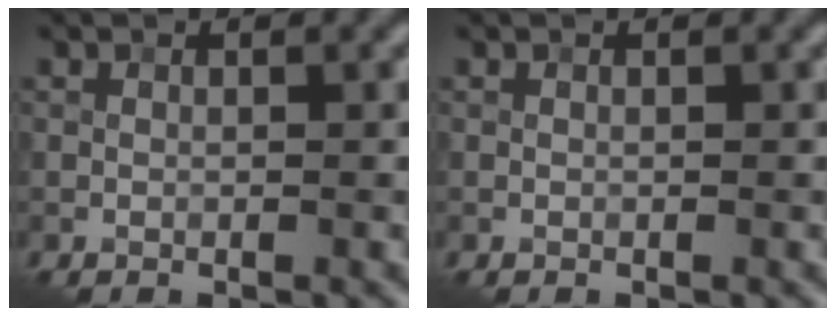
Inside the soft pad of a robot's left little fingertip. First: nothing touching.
{"total": 0.0}